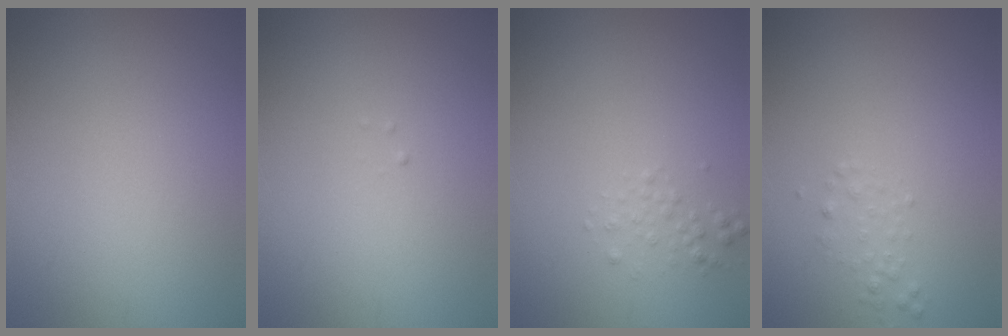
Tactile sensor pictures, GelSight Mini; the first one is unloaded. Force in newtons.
{"total": 0.0}
{"total": 0.9, "press": 0.9, "slide": 0.1}
{"total": 1.0, "press": 1.0, "slide": 0.1}